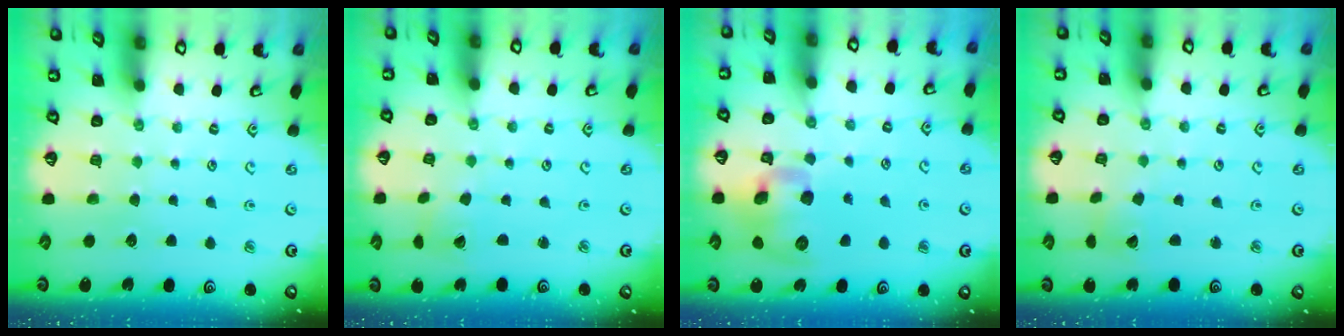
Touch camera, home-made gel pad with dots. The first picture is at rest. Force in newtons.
{"total": 1.8, "press": 1.8, "slide": 0.2}
{"total": 12.3, "press": 12.1, "slide": 2.0}
{"total": 2.6, "press": 2.6, "slide": 0.3}